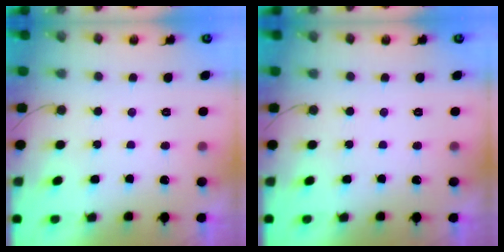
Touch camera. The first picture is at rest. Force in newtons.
{"total": 0.0}